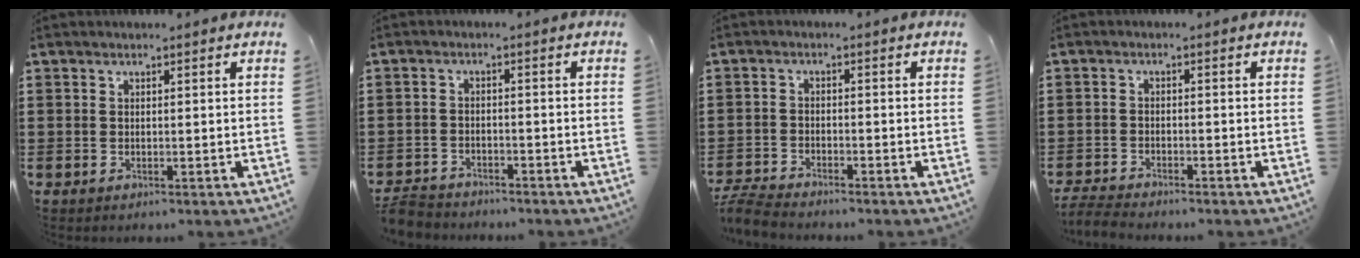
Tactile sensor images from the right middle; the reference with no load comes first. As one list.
[{"total": 3.3, "force": [-3.3, 0.6, 0.3], "torque": [-0.024, -0.004, -0.073]}, {"total": 3.8, "force": [-3.7, 0.1, 0.9], "torque": [-0.037, -0.011, -0.081]}, {"total": 2.8, "force": [-2.8, 0.1, 0.4], "torque": [-0.017, -0.003, -0.060]}]